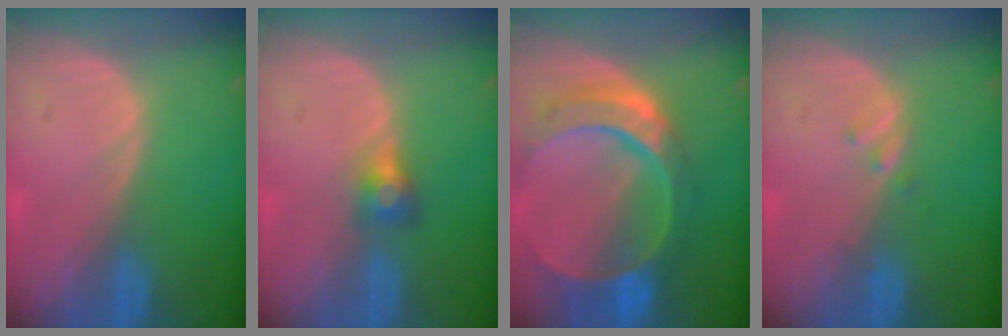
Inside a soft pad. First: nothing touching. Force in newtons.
{"total": 2.8, "press": 2.6, "slide": 1.0}
{"total": 11.1, "press": 9.4, "slide": 6.0}
{"total": 1.1, "press": 1.1, "slide": 0.1}